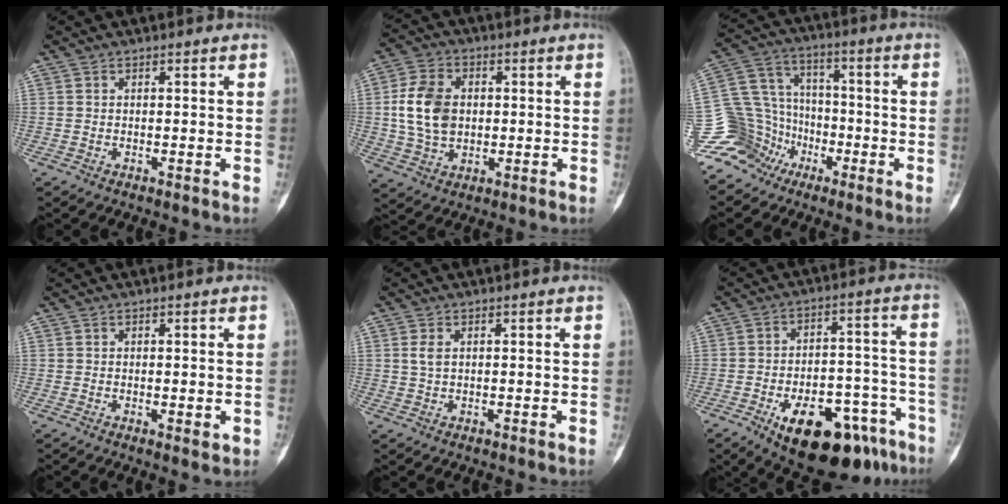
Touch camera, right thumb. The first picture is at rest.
{"total": 11.1, "force": [0.6, 8.1, 7.6], "torque": [-0.132, 0.006, 0.012]}
{"total": 13.9, "force": [-8.2, 10.8, 3.1], "torque": [-0.048, 0.076, -0.157]}
{"total": 2.0, "force": [-0.3, 0.8, 1.8], "torque": [-0.021, -0.005, -0.001]}
{"total": 2.1, "force": [0.4, 1.3, 1.6], "torque": [-0.035, 0.003, 0.009]}
{"total": 20.9, "force": [-11.9, 9.6, 14.2], "torque": [-0.150, 0.076, -0.166]}